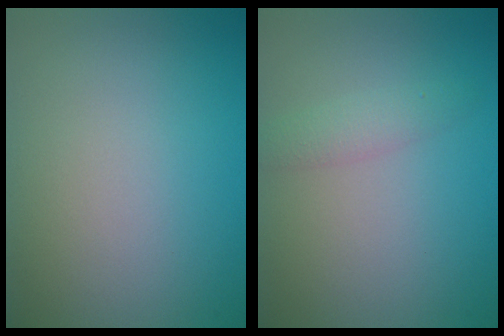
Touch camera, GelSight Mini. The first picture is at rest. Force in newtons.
{"total": 1.6, "press": 1.6, "slide": 0.0}